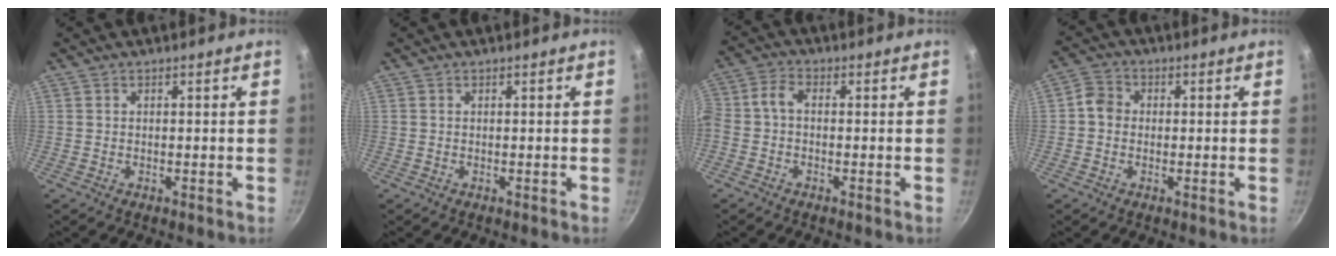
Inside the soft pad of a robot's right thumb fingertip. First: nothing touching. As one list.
[{"total": 0.0}, {"total": 4.3, "force": [-0.9, 2.8, 3.2], "torque": [-0.076, 0.025, -0.032]}, {"total": 4.1, "force": [-0.1, 3.7, 1.9], "torque": [-0.021, 0.011, -0.017]}]